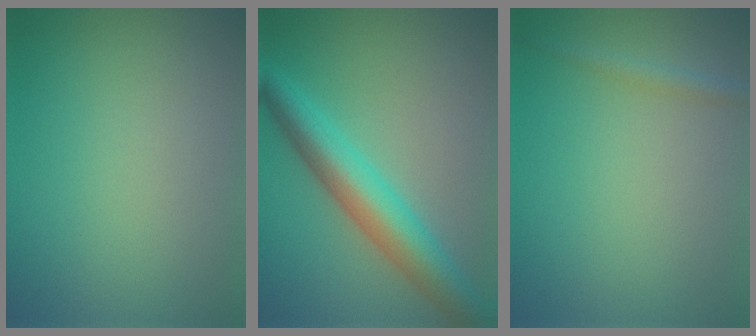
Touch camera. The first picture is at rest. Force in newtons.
{"total": 6.4, "press": 6.4, "slide": 0.2}
{"total": 1.3, "press": 1.3, "slide": 0.1}